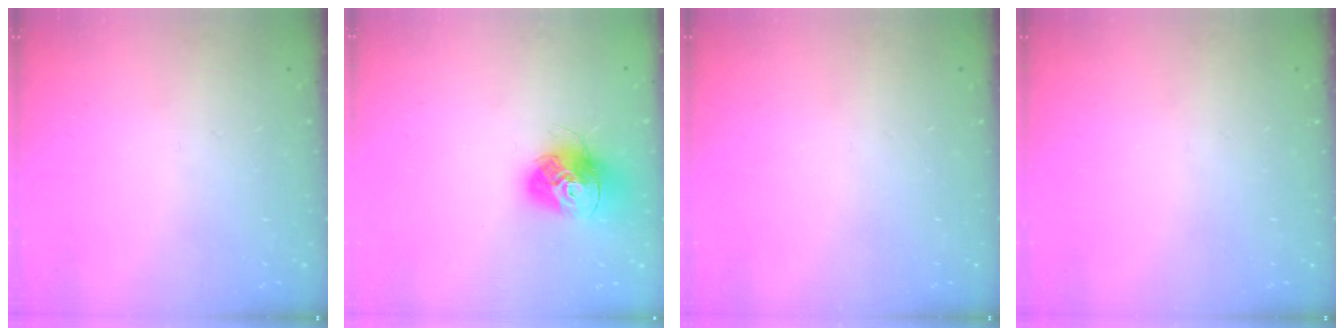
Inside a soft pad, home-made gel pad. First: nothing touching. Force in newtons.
{"total": 14.5, "press": 14.4, "slide": 1.4}
{"total": 0.0}
{"total": 0.0}